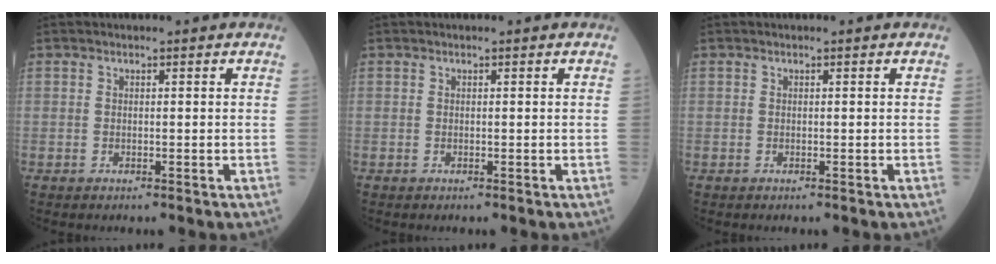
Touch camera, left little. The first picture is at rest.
{"total": 0.0}
{"total": 0.0}